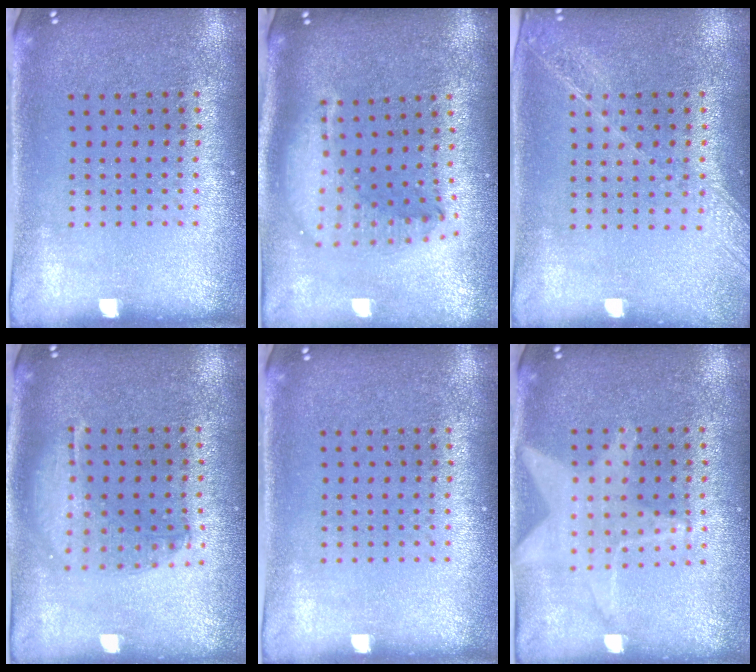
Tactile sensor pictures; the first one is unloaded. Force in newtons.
{"total": 2.3, "press": 1.7, "slide": 1.5}
{"total": 1.5, "press": 1.4, "slide": 0.5}
{"total": 1.4, "press": 1.3, "slide": 0.5}
{"total": 0.0}
{"total": 0.9, "press": 0.9, "slide": 0.0}